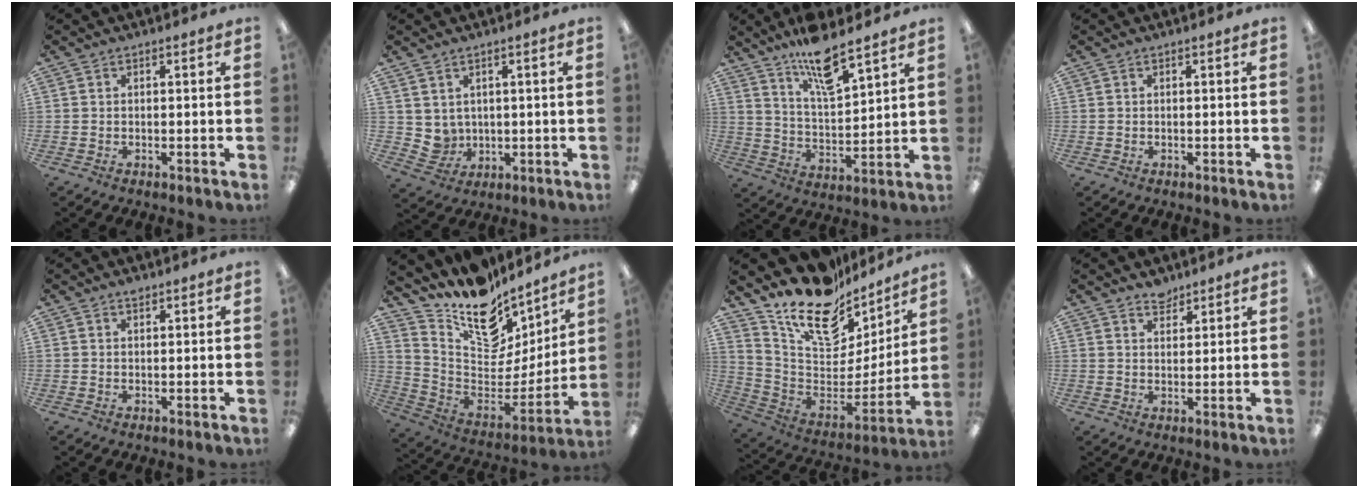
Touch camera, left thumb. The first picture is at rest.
{"total": 3.9, "force": [2.7, 2.9, 0.3], "torque": [-0.019, -0.011, 0.053]}
{"total": 11.8, "force": [9.6, 2.7, 6.3], "torque": [-0.109, -0.057, 0.167]}
{"total": 0.0}
{"total": 1.0, "force": [0.9, 0.3, 0.4], "torque": [-0.001, -0.003, 0.015]}
{"total": 15.7, "force": [12.2, 8.2, 5.6], "torque": [-0.095, -0.114, 0.217]}
{"total": 18.6, "force": [14.2, 8.8, 8.2], "torque": [-0.131, -0.119, 0.249]}
{"total": 3.3, "force": [3.1, 1.2, 0.3], "torque": [0.006, -0.022, 0.055]}